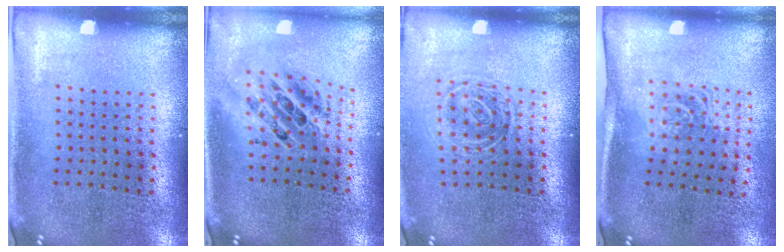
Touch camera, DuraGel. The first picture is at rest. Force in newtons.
{"total": 2.0, "press": 1.6, "slide": 1.2}
{"total": 1.4, "press": 1.1, "slide": 0.9}
{"total": 1.7, "press": 1.2, "slide": 1.1}